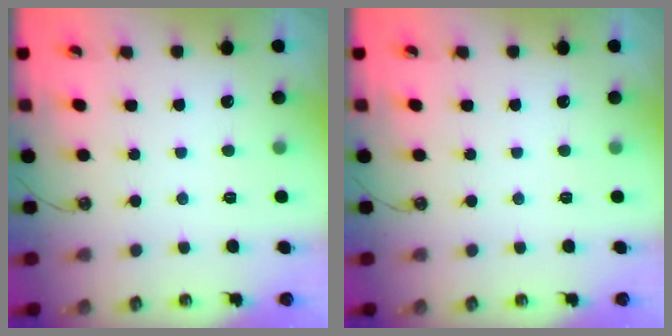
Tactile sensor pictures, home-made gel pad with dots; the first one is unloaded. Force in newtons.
{"total": 0.0}